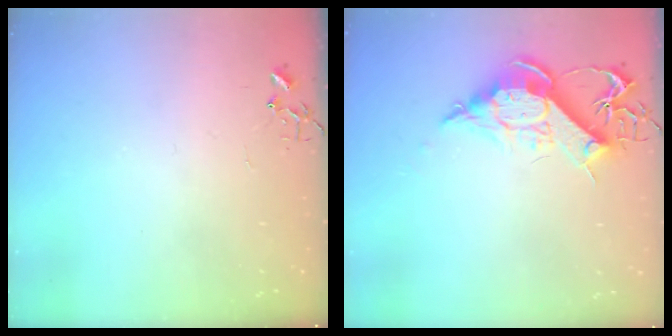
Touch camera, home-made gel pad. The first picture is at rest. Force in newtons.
{"total": 12.5, "press": 12.4, "slide": 1.0}